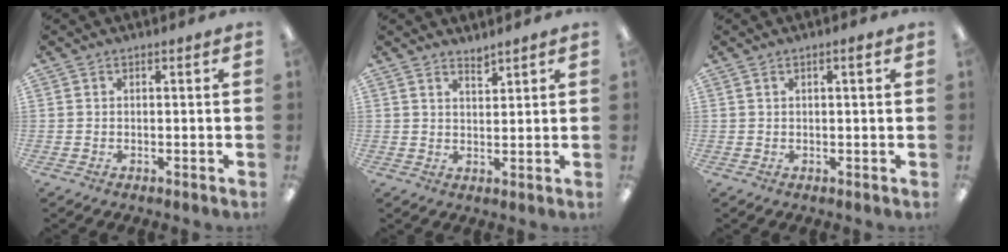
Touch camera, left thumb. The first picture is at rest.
{"total": 2.4, "force": [2.4, 0.2, 0.3], "torque": [-0.001, -0.017, 0.043]}
{"total": 1.5, "force": [0.6, 0.2, 1.3], "torque": [-0.026, 0.001, 0.009]}